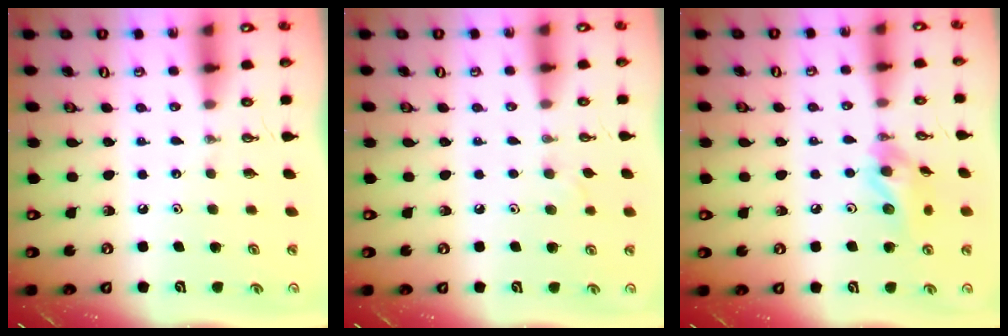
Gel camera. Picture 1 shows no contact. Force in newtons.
{"total": 4.8, "press": 4.6, "slide": 1.4}
{"total": 11.4, "press": 11.4, "slide": 1.4}